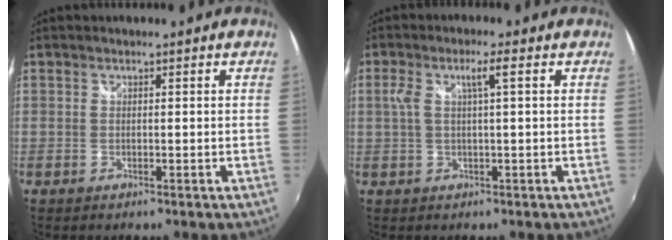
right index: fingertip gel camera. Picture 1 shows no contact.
{"total": 4.1, "force": [0.8, 0.1, 4.0], "torque": [-0.080, 0.005, 0.019]}